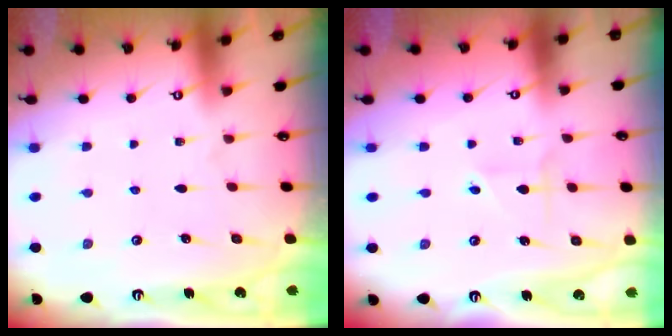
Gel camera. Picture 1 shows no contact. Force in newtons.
{"total": 1.9, "press": 1.6, "slide": 0.9}